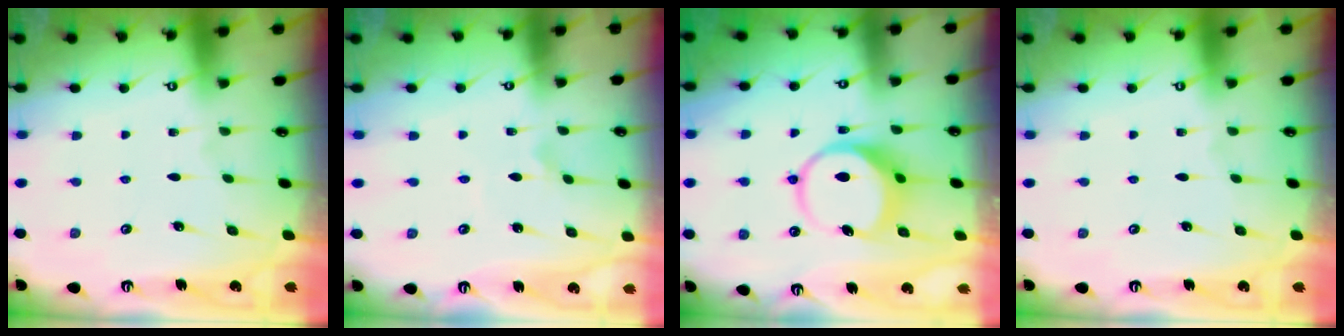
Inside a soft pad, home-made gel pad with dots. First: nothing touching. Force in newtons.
{"total": 2.1, "press": 2.1, "slide": 0.1}
{"total": 8.6, "press": 8.5, "slide": 1.0}
{"total": 0.0}